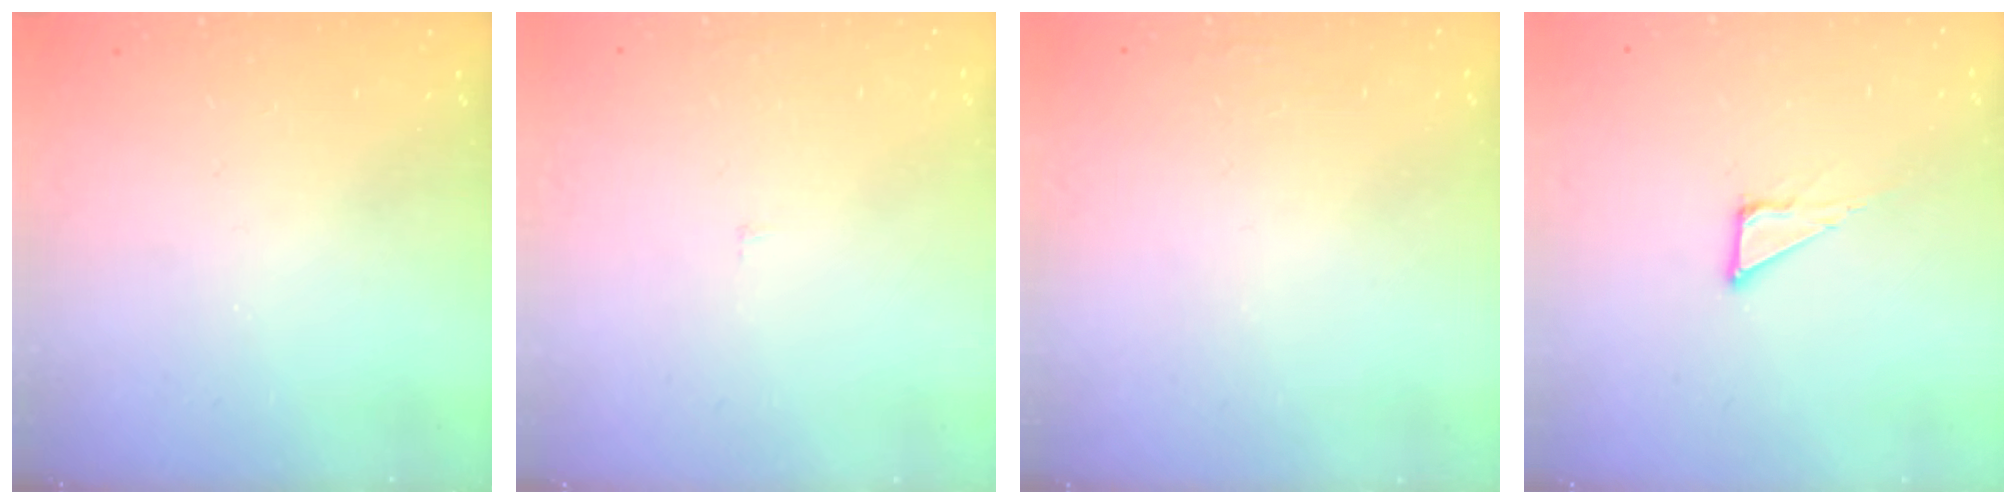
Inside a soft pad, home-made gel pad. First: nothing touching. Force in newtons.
{"total": 1.6, "press": 1.6, "slide": 0.1}
{"total": 1.8, "press": 1.7, "slide": 0.4}
{"total": 3.3, "press": 3.3, "slide": 0.2}